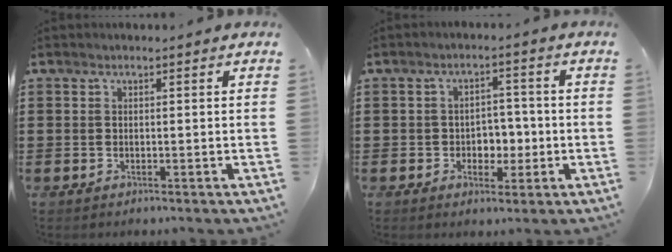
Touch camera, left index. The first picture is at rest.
{"total": 3.9, "force": [-0.9, 3.2, 2.0], "torque": [-0.042, 0.005, -0.024]}